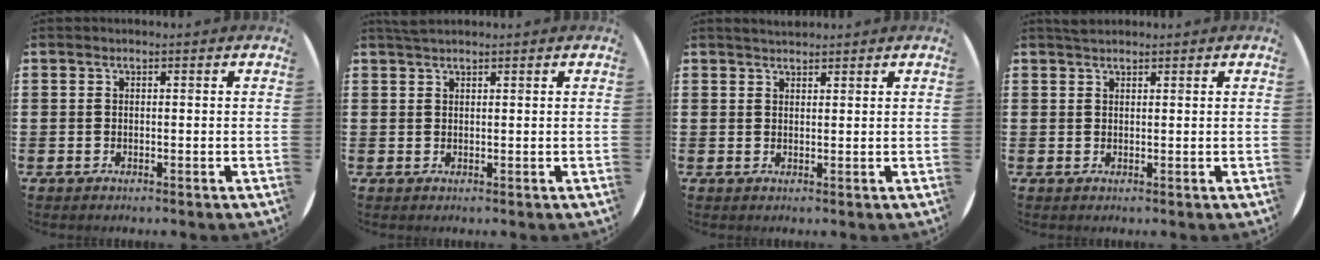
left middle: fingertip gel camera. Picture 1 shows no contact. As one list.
[{"total": 1.2, "force": [1.1, 0.0, 0.3], "torque": [-0.006, 0.003, 0.021]}, {"total": 1.6, "force": [1.5, 0.3, 0.2], "torque": [-0.005, 0.005, 0.028]}, {"total": 1.1, "force": [1.1, 0.3, 0.2], "torque": [-0.004, 0.003, 0.020]}]